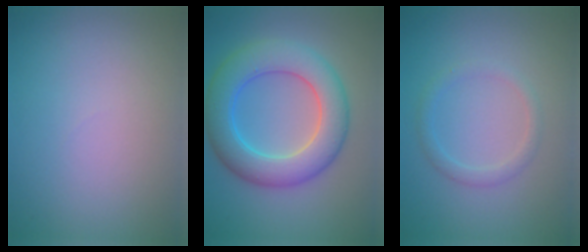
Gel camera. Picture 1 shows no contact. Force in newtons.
{"total": 7.4, "press": 7.4, "slide": 0.1}
{"total": 1.6, "press": 1.6, "slide": 0.0}